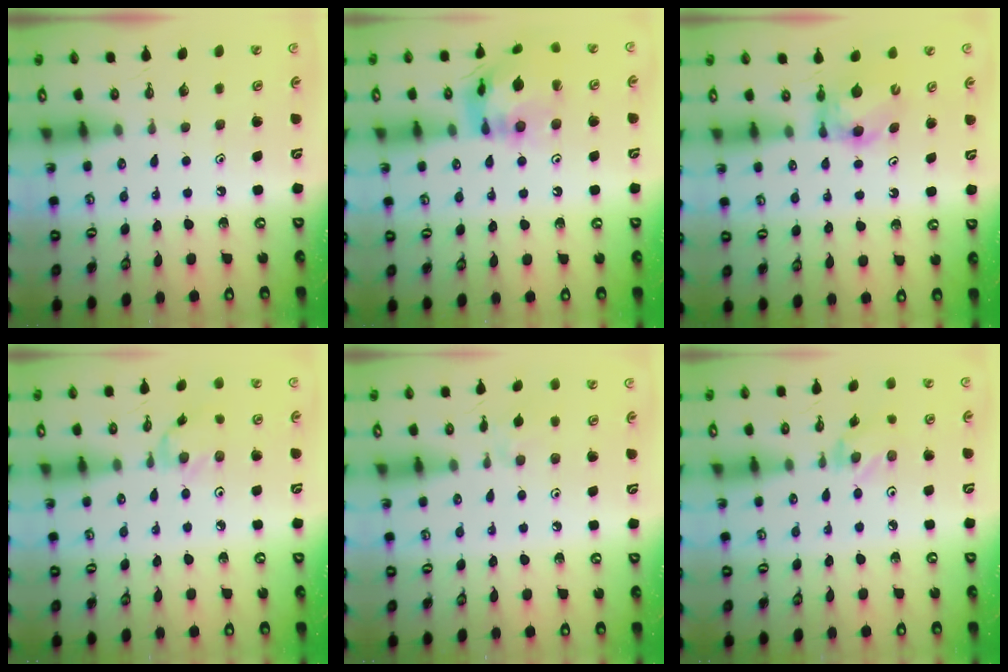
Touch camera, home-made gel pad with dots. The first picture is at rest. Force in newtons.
{"total": 15.8, "press": 15.7, "slide": 1.7}
{"total": 6.8, "press": 6.8, "slide": 0.5}
{"total": 1.2, "press": 1.1, "slide": 0.3}
{"total": 2.1, "press": 2.1, "slide": 0.5}
{"total": 1.2, "press": 1.2, "slide": 0.2}